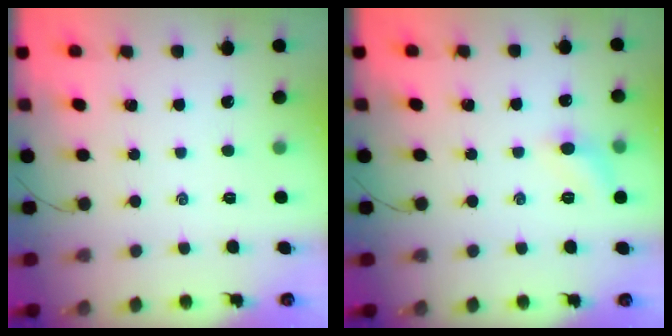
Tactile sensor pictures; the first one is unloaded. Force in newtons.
{"total": 6.8, "press": 6.6, "slide": 1.5}